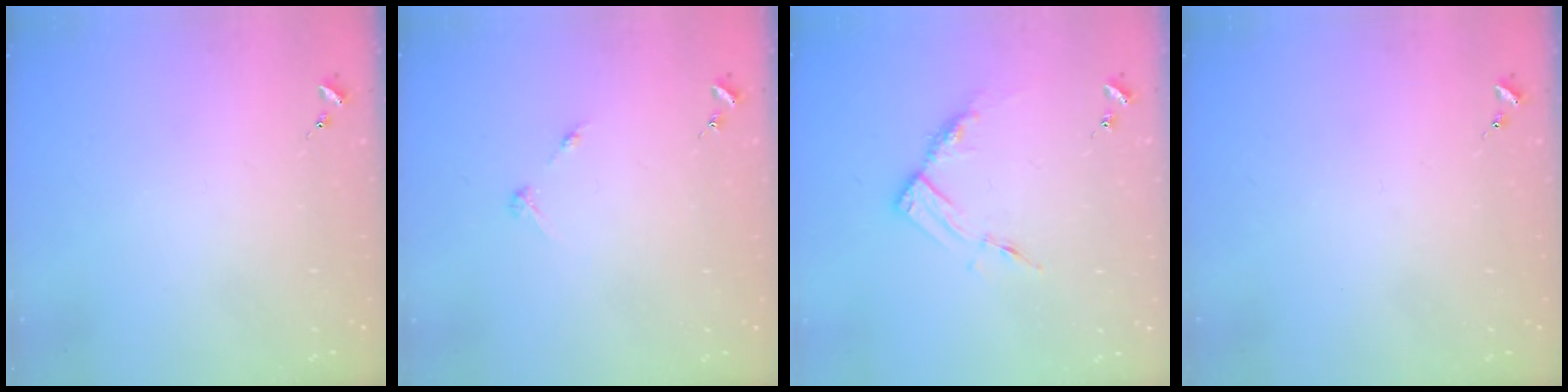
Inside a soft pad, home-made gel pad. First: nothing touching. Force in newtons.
{"total": 2.8, "press": 2.8, "slide": 0.3}
{"total": 8.8, "press": 8.8, "slide": 0.6}
{"total": 0.0}